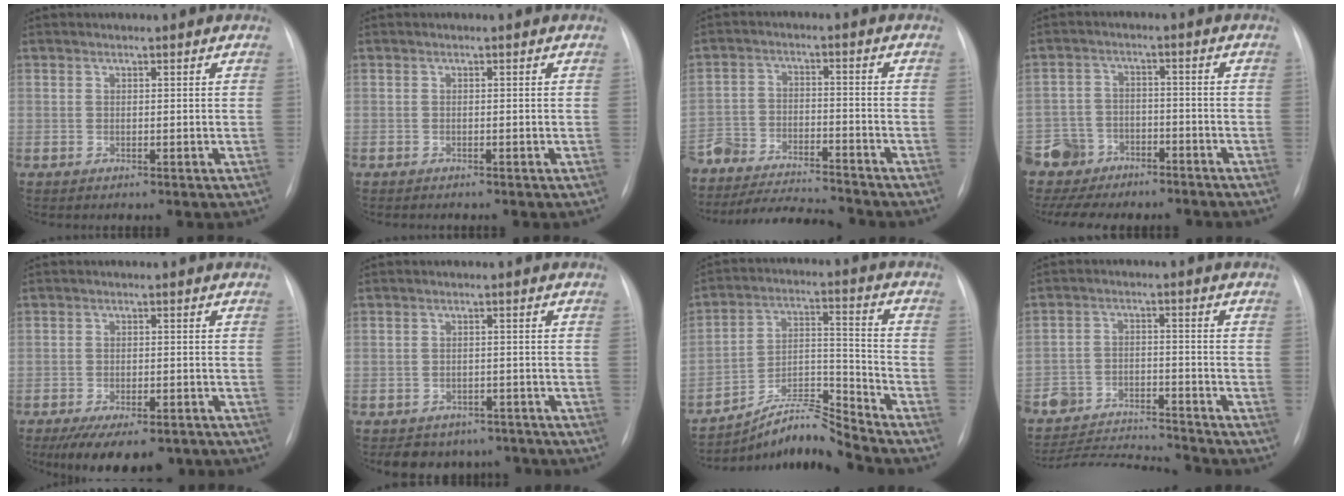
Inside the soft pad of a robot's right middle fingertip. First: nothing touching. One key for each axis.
{"total": 0.9, "fx": -0.8, "fy": 0.1, "fz": 0.2, "tx": -0.006, "ty": -0.003, "tz": -0.013}
{"total": 19.4, "fx": -18.0, "fy": 2.3, "fz": 6.7, "tx": -0.157, "ty": -0.022, "tz": -0.287}
{"total": 9.7, "fx": -8.1, "fy": 5.2, "fz": 1.1, "tx": -0.032, "ty": 0.015, "tz": -0.130}
{"total": 11.7, "fx": -8.7, "fy": 4.6, "fz": 6.3, "tx": -0.094, "ty": -0.009, "tz": -0.120}
{"total": 7.4, "fx": -6.1, "fy": 4.2, "fz": 0.6, "tx": 0.005, "ty": 0.016, "tz": -0.071}
{"total": 9.8, "fx": -9.6, "fy": -1.4, "fz": 1.6, "tx": -0.033, "ty": 0.035, "tz": -0.171}
{"total": 13.9, "fx": -13.7, "fy": -0.4, "fz": 2.0, "tx": -0.032, "ty": 0.002, "tz": -0.222}